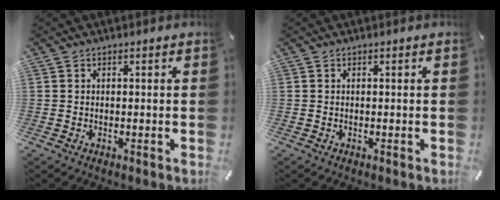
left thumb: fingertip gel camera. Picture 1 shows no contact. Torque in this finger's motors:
{"motor_torque": [-0.05, 0.01, 0.04, -0.04, 0.00]}